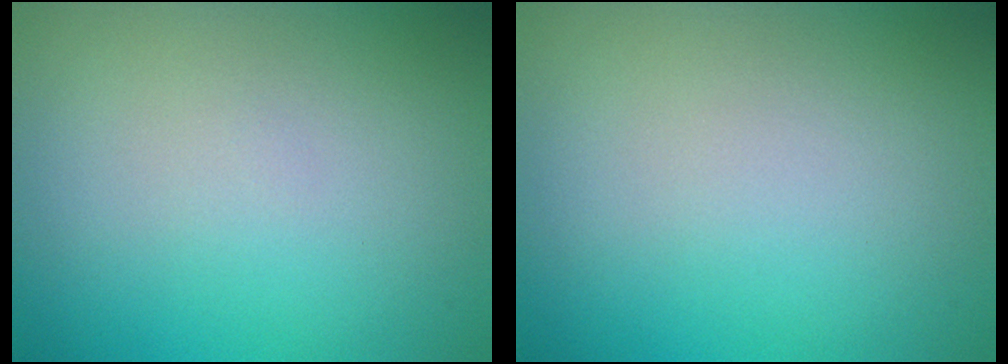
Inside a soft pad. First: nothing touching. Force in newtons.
{"total": 0.0}